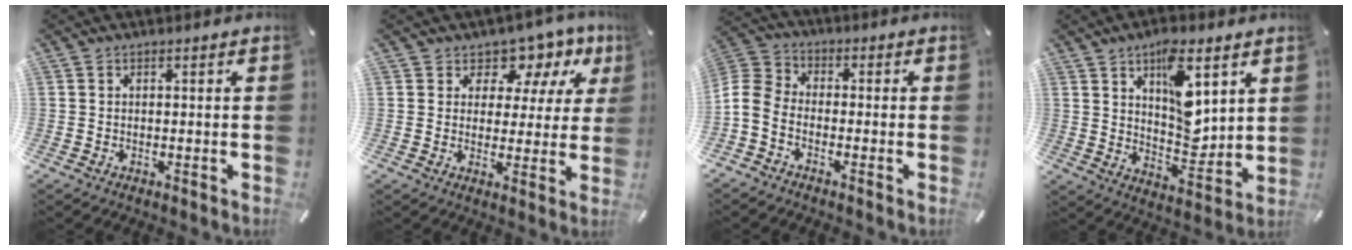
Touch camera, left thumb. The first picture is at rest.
{"total": 8.3, "force": [4.9, 5.8, 3.2], "torque": [-0.047, -0.042, 0.086]}
{"total": 6.4, "force": [-3.3, 4.3, 3.3], "torque": [-0.077, 0.015, -0.064]}
{"total": 13.1, "force": [6.3, 6.6, 9.4], "torque": [-0.115, -0.042, 0.104]}